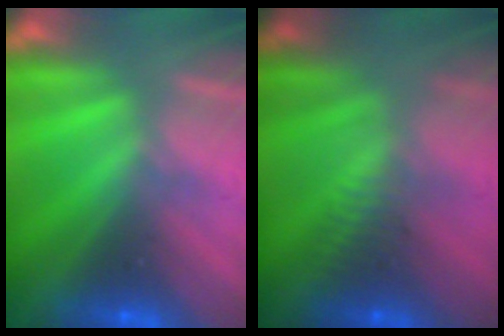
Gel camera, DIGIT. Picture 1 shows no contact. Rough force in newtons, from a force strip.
{"total": 2.8}